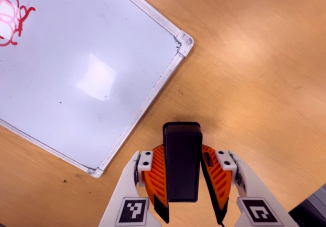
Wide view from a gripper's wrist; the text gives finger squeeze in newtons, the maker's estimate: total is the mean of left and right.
{"total": 6.2, "left": 4.9, "right": 7.6}